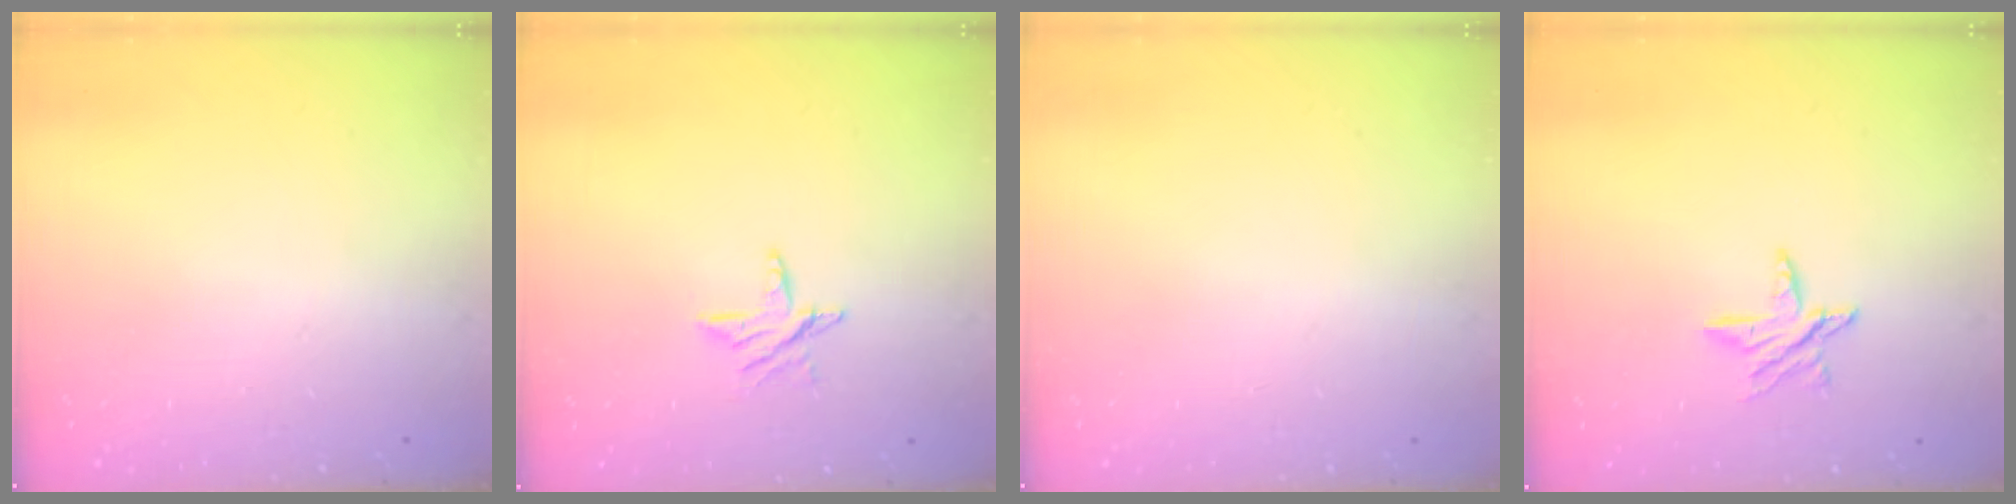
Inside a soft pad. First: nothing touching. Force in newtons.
{"total": 5.8, "press": 5.8, "slide": 0.5}
{"total": 0.0}
{"total": 6.3, "press": 6.3, "slide": 0.4}